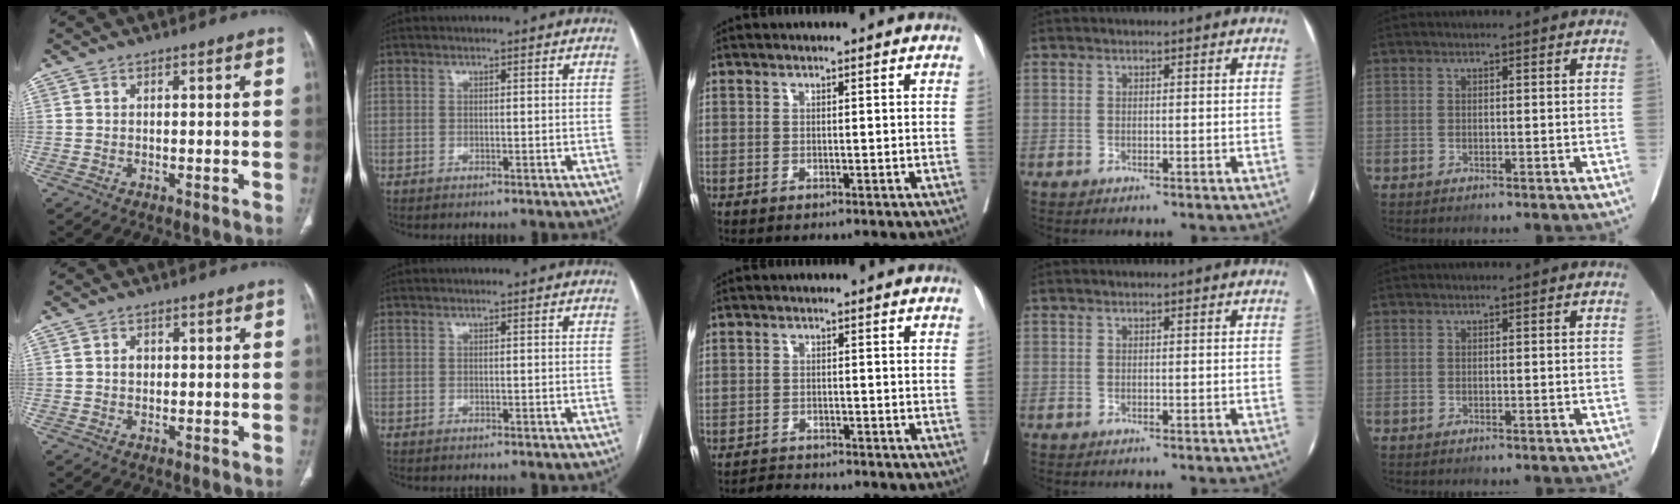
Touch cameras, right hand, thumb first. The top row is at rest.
{"thumb": {"total": 1.4, "force": [0.1, 1.2, 0.8], "torque": [-0.010, 0.004, 0.002]}, "middle": {"total": 2.2, "force": [-2.2, 0.2, -0.3], "torque": [0.001, -0.012, -0.036]}}